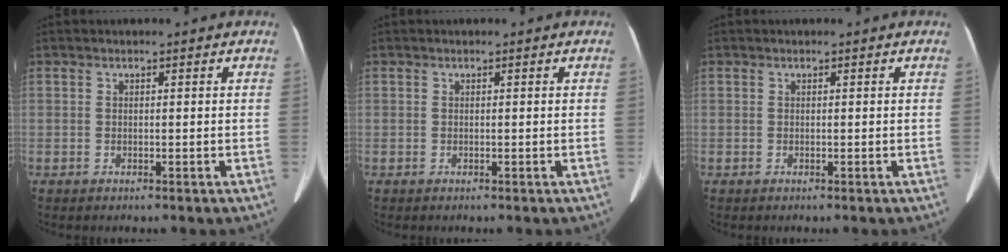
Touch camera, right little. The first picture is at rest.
{"total": 0.0}
{"total": 0.0}